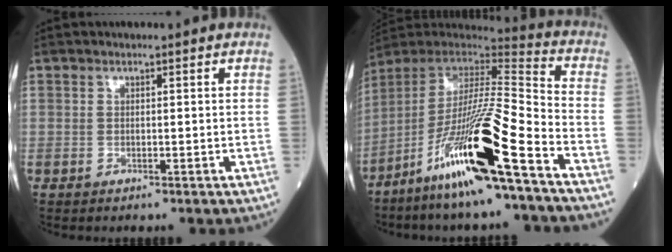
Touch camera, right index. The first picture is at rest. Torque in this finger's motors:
{"motor_torque": [2.14, 0.00, 1.06, 0.21]}